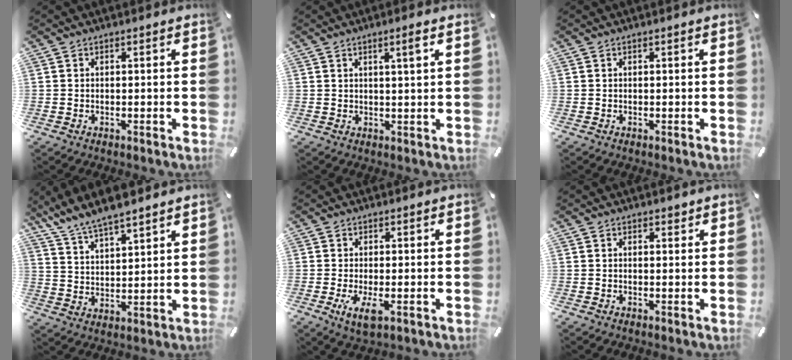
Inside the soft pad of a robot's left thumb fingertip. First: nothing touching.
{"total": 2.9, "force": [1.5, -0.1, 2.5], "torque": [-0.051, -0.001, 0.023]}
{"total": 0.0}
{"total": 9.6, "force": [8.8, 2.0, 3.3], "torque": [-0.092, -0.044, 0.164]}
{"total": 4.8, "force": [-1.1, 1.5, 4.4], "torque": [-0.085, -0.017, -0.018]}
{"total": 1.1, "force": [0.8, 0.7, 0.3], "torque": [0.000, -0.002, 0.014]}